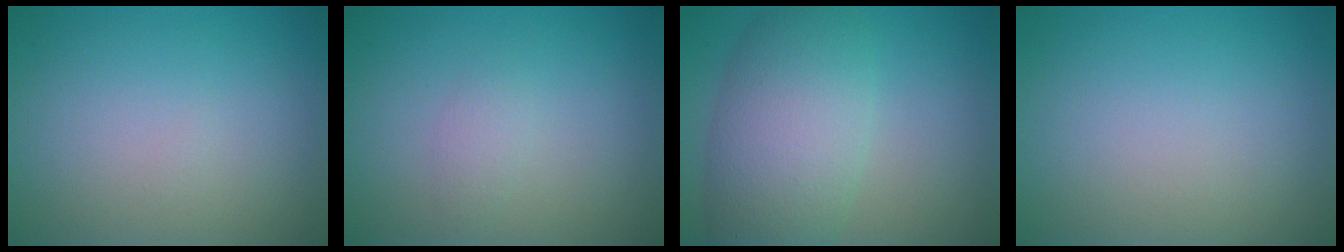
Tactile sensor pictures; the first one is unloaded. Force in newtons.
{"total": 1.2, "press": 1.2, "slide": 0.0}
{"total": 7.6, "press": 7.6, "slide": 0.3}
{"total": 0.0}